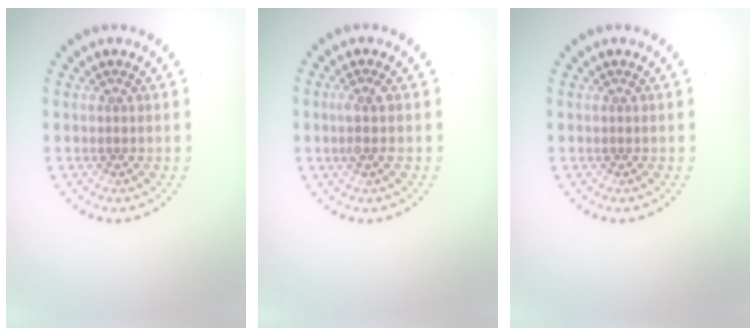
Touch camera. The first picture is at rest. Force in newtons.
{"total": 1.7, "press": 1.4, "slide": 0.9}
{"total": 0.0}